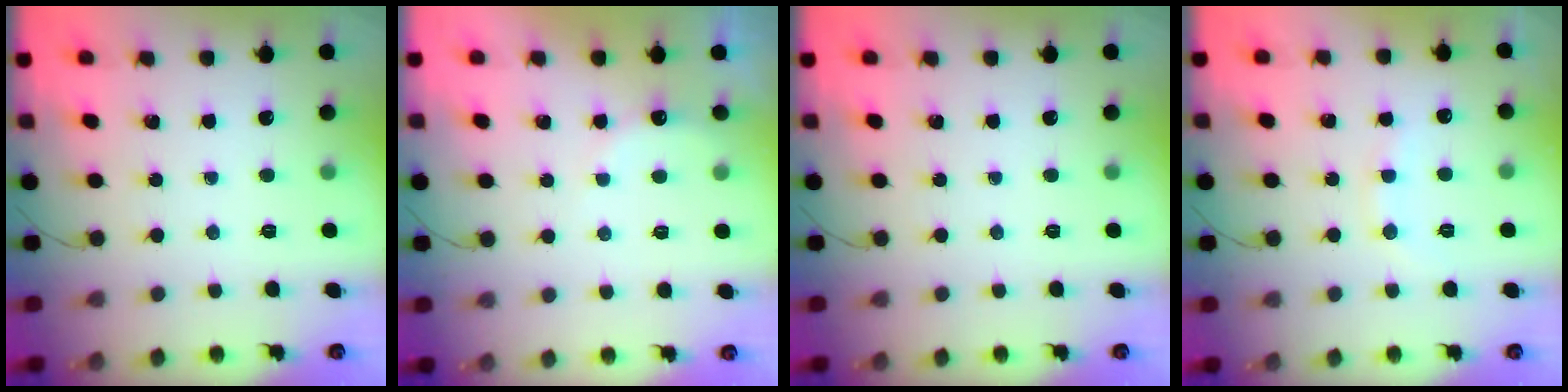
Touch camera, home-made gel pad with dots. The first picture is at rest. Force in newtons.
{"total": 5.8, "press": 5.7, "slide": 1.0}
{"total": 0.0}
{"total": 8.2, "press": 8.0, "slide": 1.6}